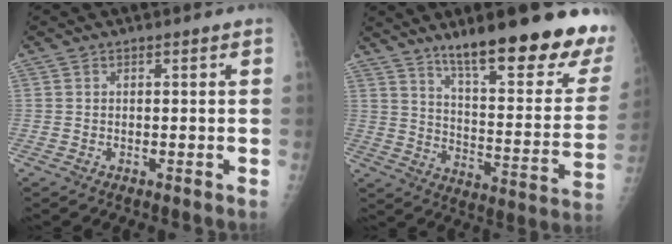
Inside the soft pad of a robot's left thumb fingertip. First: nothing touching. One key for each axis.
{"total": 25.9, "fx": 18.1, "fy": 5.0, "fz": 17.8, "tx": -0.219, "ty": -0.096, "tz": 0.262}